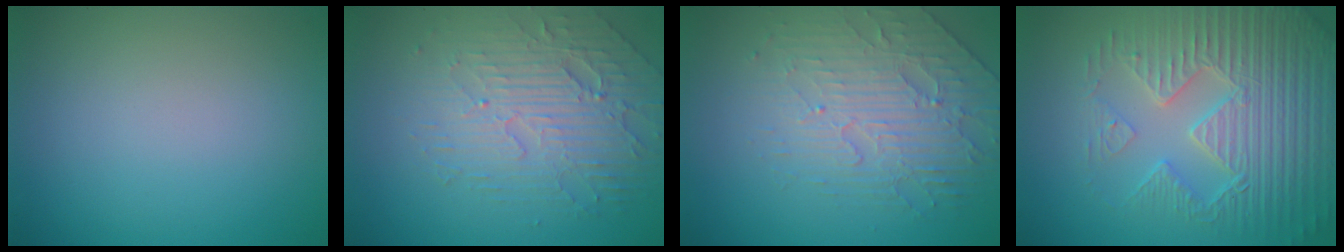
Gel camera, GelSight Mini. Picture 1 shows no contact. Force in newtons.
{"total": 4.7, "press": 4.0, "slide": 2.5}
{"total": 4.0, "press": 3.6, "slide": 1.6}
{"total": 6.9, "press": 5.7, "slide": 3.8}